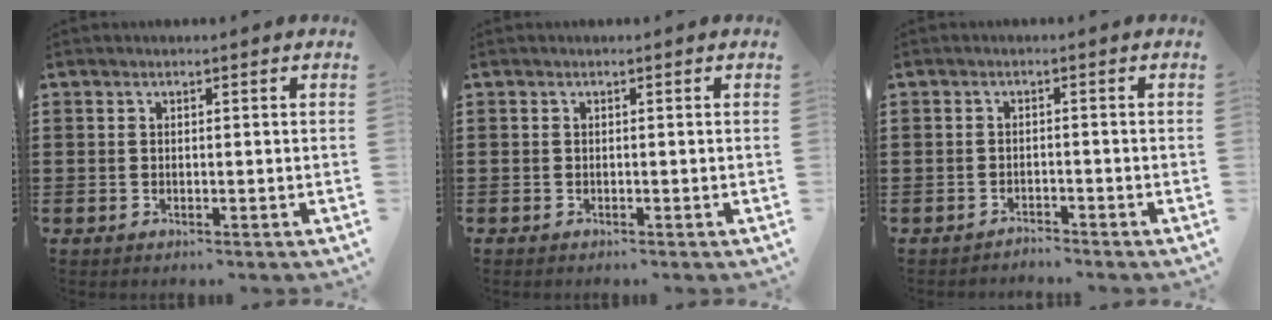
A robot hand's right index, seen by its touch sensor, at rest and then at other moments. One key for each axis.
{"total": 0.0}
{"total": 1.5, "fx": -1.5, "fy": 0.1, "fz": -0.1, "tx": -0.003, "ty": 0.004, "tz": -0.034}